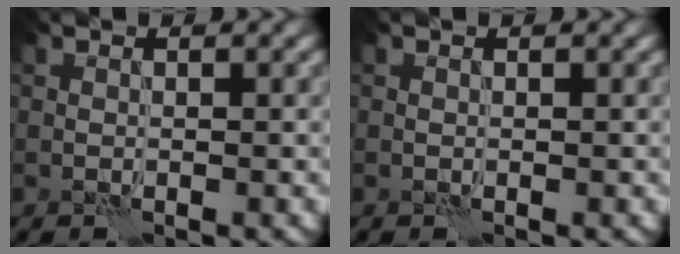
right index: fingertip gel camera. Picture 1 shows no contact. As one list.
[{"total": 0.0}]